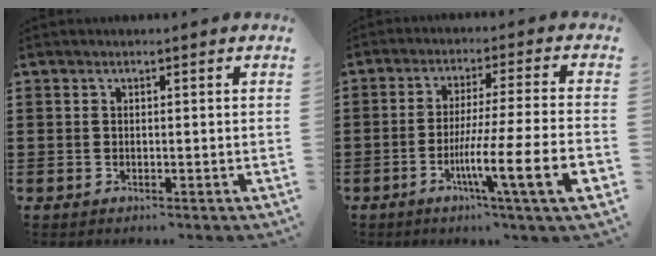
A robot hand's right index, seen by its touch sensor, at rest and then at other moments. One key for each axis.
{"total": 10.9, "fx": -4.7, "fy": -0.1, "fz": 9.9, "tx": -0.176, "ty": -0.012, "tz": -0.087}